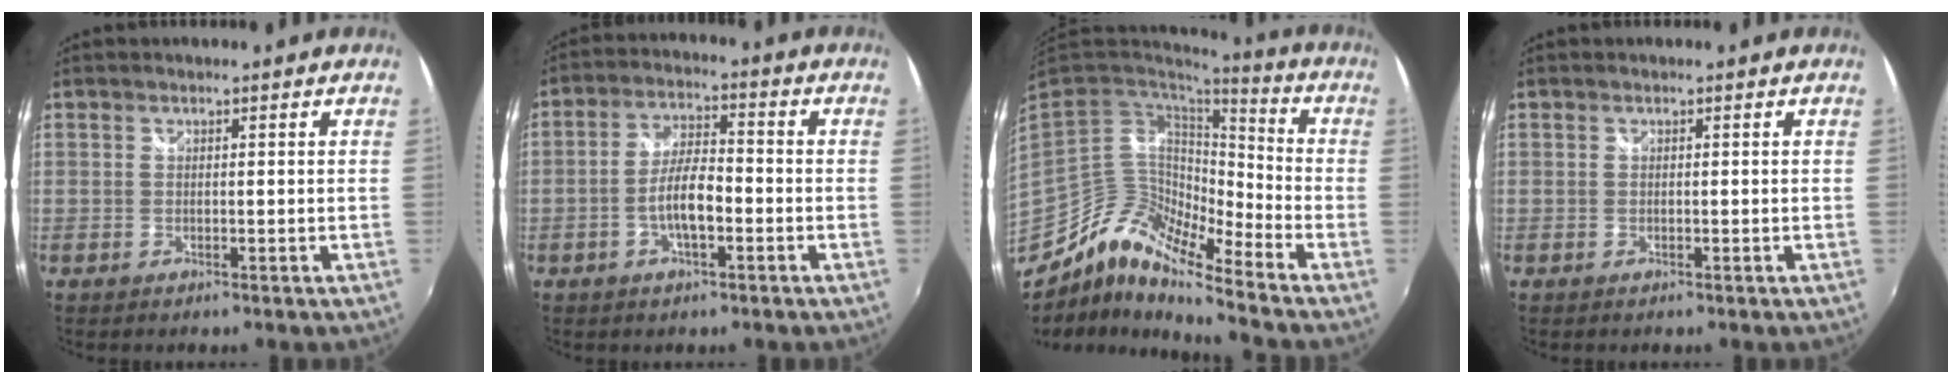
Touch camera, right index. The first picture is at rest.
{"total": 6.7, "force": [-2.4, 2.1, 5.9], "torque": [-0.118, 0.007, -0.042]}
{"total": 9.6, "force": [-6.9, 2.7, 6.1], "torque": [-0.097, 0.012, -0.148]}
{"total": 0.0}